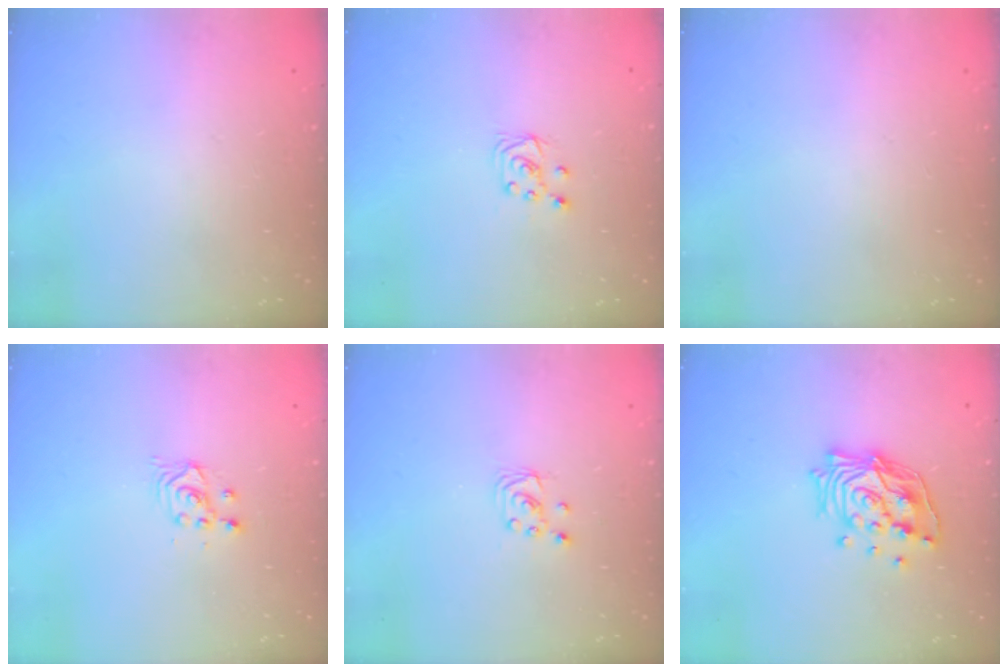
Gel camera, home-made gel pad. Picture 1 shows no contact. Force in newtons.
{"total": 4.5, "press": 4.5, "slide": 0.5}
{"total": 0.0}
{"total": 2.4, "press": 2.4, "slide": 0.2}
{"total": 2.2, "press": 2.2, "slide": 0.2}
{"total": 15.1, "press": 14.9, "slide": 1.9}